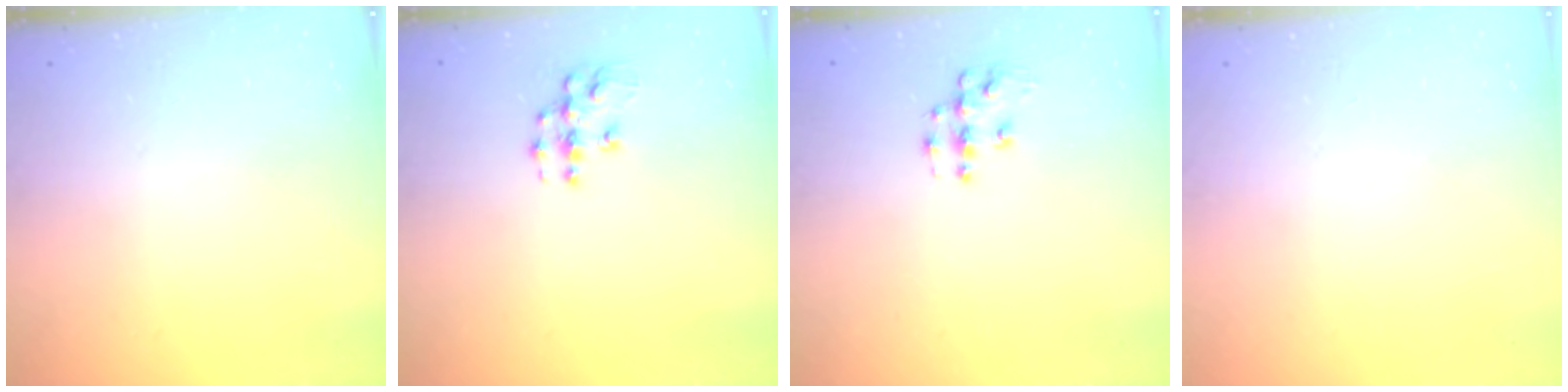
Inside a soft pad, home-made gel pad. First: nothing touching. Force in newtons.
{"total": 8.2, "press": 8.2, "slide": 0.4}
{"total": 5.9, "press": 5.9, "slide": 0.4}
{"total": 0.0}